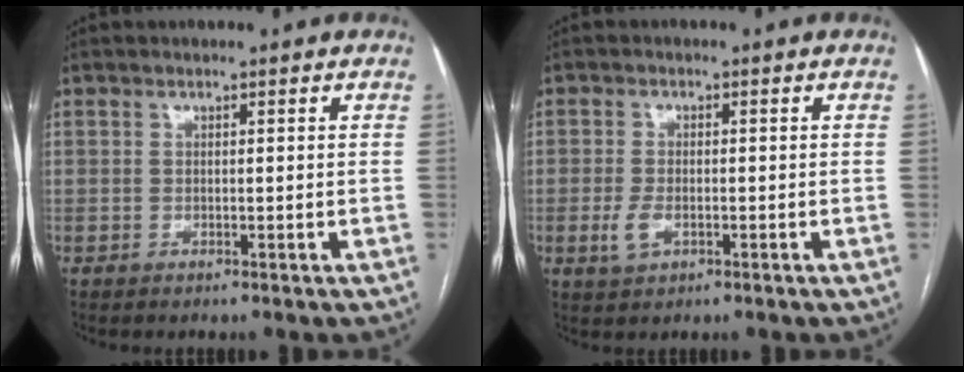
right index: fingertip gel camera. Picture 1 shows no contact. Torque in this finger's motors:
{"motor_torque": [0.09, -0.04, -0.14, -0.07]}